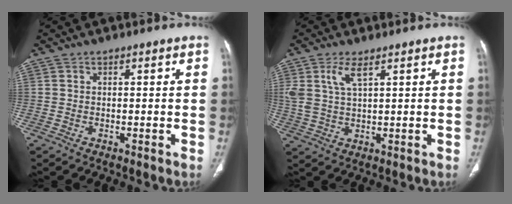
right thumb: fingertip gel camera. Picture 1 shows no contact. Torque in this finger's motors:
{"motor_torque": [-0.08, 0.32, 0.54, 0.68, 0.08]}